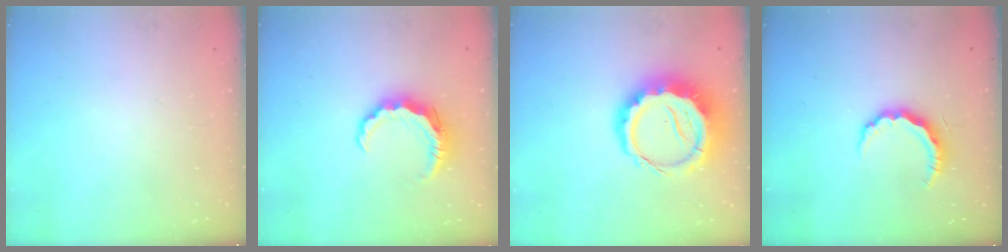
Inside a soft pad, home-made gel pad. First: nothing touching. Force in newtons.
{"total": 8.3, "press": 8.3, "slide": 1.0}
{"total": 14.7, "press": 14.4, "slide": 3.2}
{"total": 8.0, "press": 8.0, "slide": 0.9}